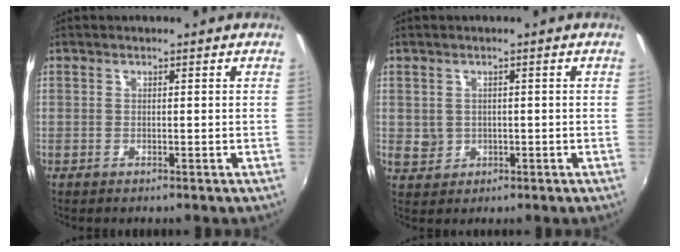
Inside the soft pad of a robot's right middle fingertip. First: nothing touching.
{"total": 3.2, "force": [0.1, 3.1, 0.9], "torque": [-0.013, 0.000, 0.007]}